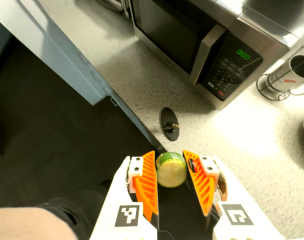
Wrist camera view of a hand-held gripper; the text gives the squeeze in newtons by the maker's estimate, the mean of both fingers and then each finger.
{"total": 9.7, "left": 9.9, "right": 9.6}